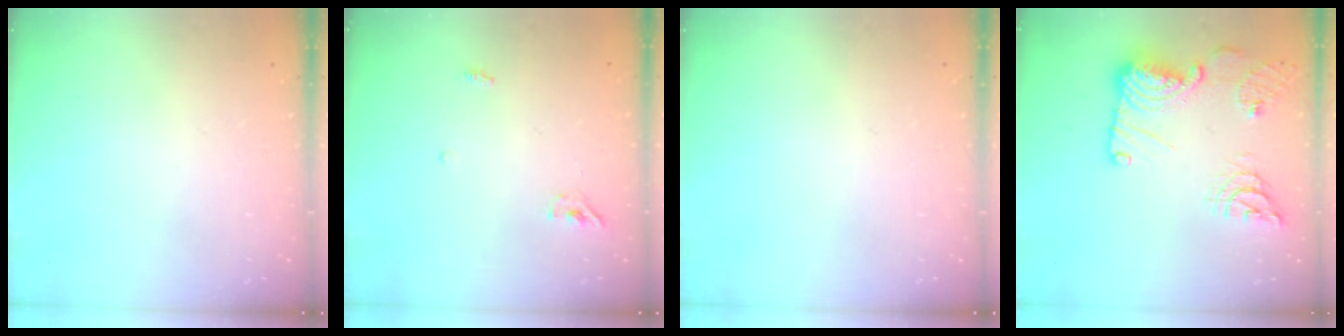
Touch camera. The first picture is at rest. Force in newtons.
{"total": 3.9, "press": 3.7, "slide": 1.2}
{"total": 0.0}
{"total": 18.8, "press": 18.6, "slide": 2.3}